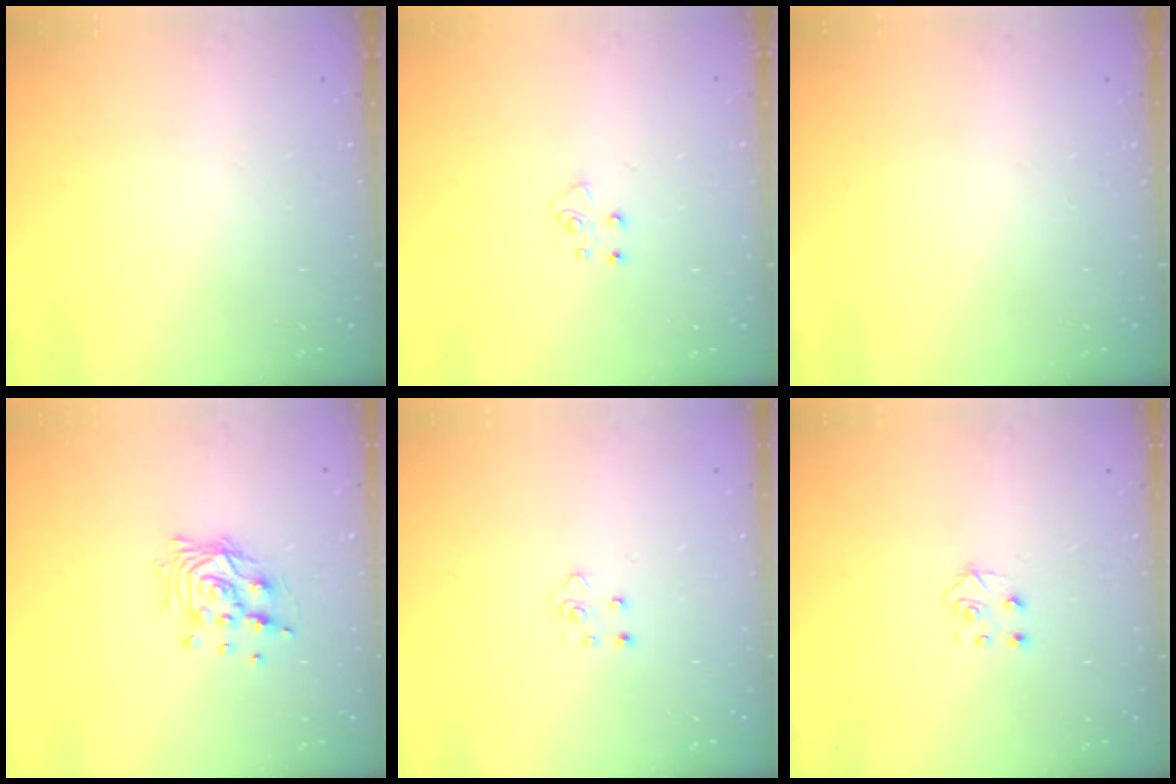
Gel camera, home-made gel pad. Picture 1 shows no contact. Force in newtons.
{"total": 5.1, "press": 5.1, "slide": 0.4}
{"total": 0.0}
{"total": 10.6, "press": 10.5, "slide": 1.0}
{"total": 4.1, "press": 4.0, "slide": 0.5}
{"total": 4.3, "press": 4.3, "slide": 0.5}